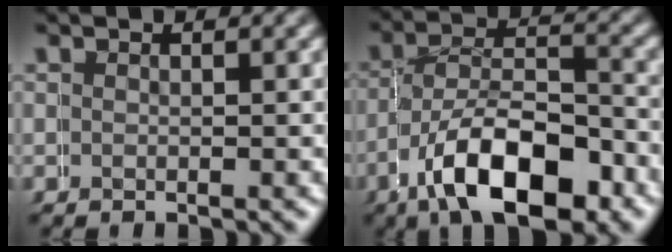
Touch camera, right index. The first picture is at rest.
{"total": 9.3, "force": [-4.5, 4.8, 6.6], "torque": [-0.106, -0.033, -0.061]}